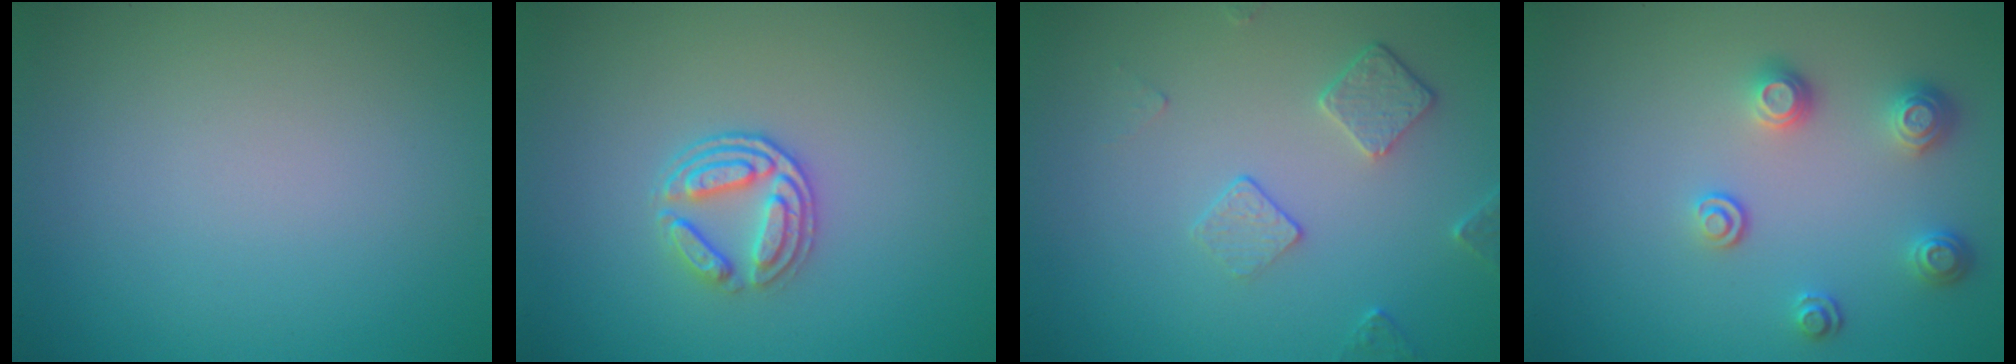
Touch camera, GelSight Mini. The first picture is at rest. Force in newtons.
{"total": 2.9, "press": 2.5, "slide": 1.6}
{"total": 2.3, "press": 1.6, "slide": 1.6}
{"total": 2.5, "press": 2.3, "slide": 0.9}